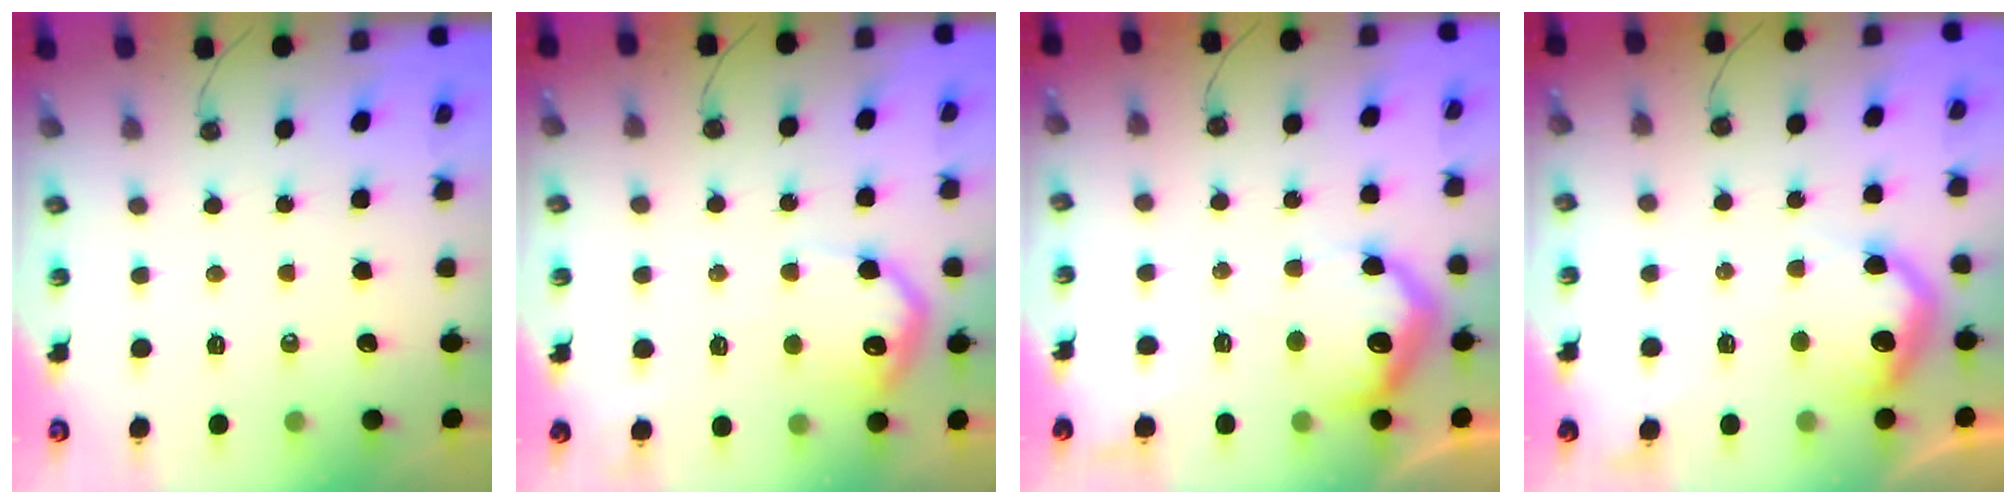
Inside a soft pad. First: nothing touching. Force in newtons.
{"total": 12.9, "press": 12.9, "slide": 0.6}
{"total": 14.6, "press": 14.5, "slide": 0.8}
{"total": 14.6, "press": 14.6, "slide": 1.0}